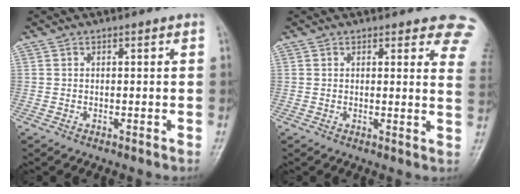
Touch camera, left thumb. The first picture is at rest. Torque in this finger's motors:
{"motor_torque": [3.00, 1.51, 1.51, -1.26, 0.24]}